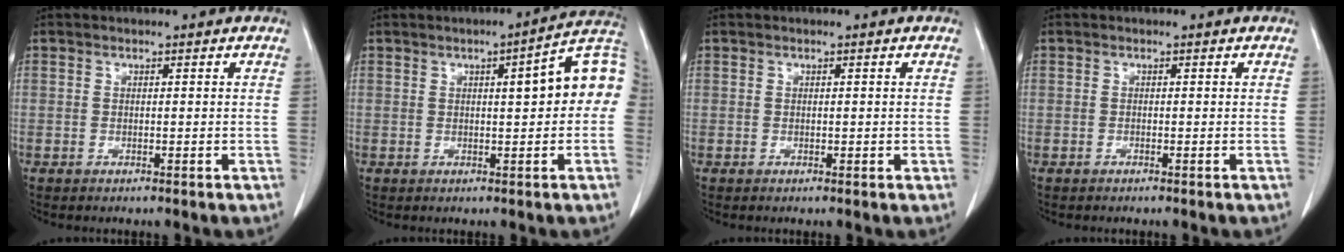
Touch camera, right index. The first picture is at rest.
{"total": 9.1, "force": [1.1, 1.4, 8.9], "torque": [-0.116, 0.029, 0.009]}
{"total": 0.6, "force": [0.1, 0.4, 0.4], "torque": [0.000, 0.001, 0.005]}
{"total": 0.0}